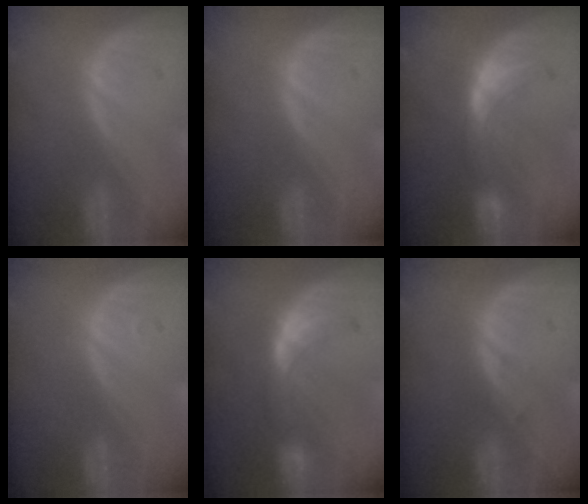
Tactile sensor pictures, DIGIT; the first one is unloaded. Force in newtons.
{"total": 0.0}
{"total": 7.0, "press": 6.8, "slide": 1.6}
{"total": 0.5, "press": 0.4, "slide": 0.3}
{"total": 6.3, "press": 6.3, "slide": 0.1}
{"total": 0.8, "press": 0.7, "slide": 0.3}